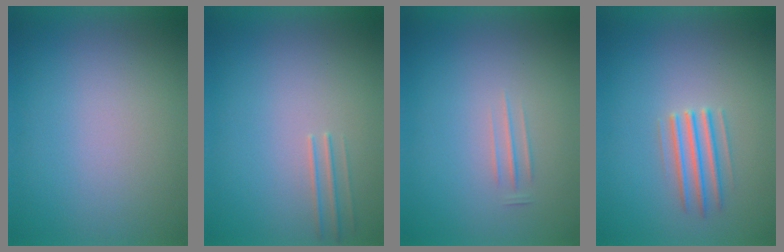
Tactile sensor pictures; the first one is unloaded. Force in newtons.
{"total": 1.2}
{"total": 1.5}
{"total": 2.8}